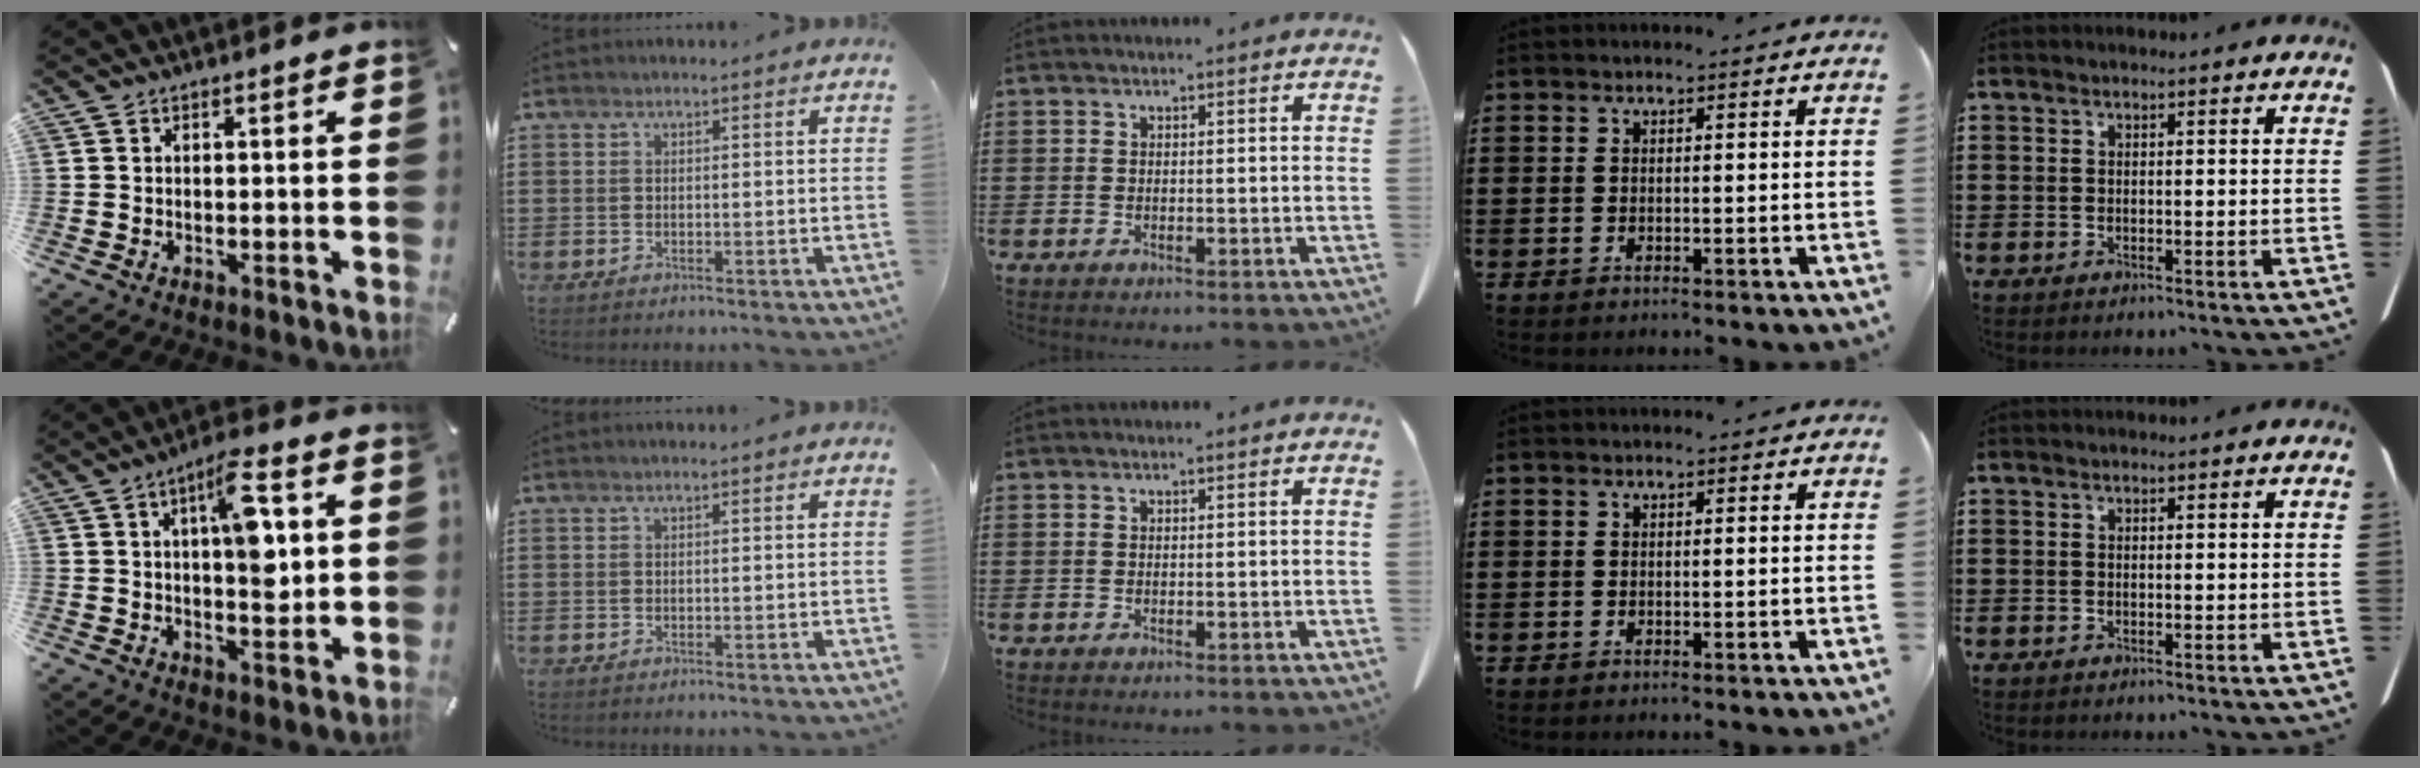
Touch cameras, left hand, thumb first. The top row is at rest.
{"thumb": {"total": 11.6, "force": [2.9, 4.6, 10.3], "torque": [-0.144, -0.008, 0.044]}}